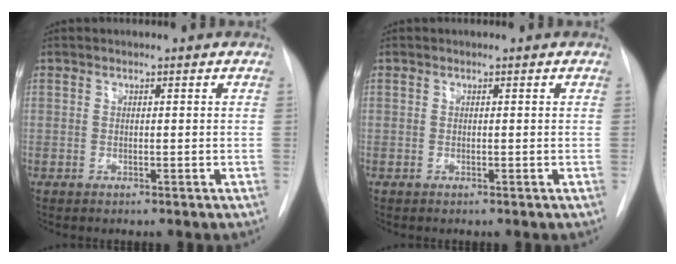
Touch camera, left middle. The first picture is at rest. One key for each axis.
{"total": 0.0}